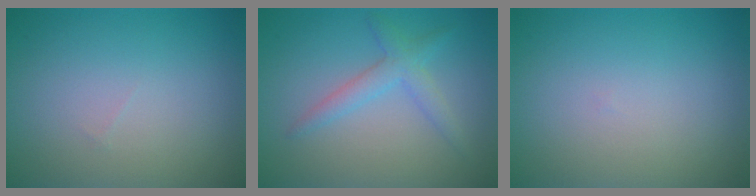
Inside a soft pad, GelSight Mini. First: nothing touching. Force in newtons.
{"total": 2.4, "press": 2.4, "slide": 0.2}
{"total": 0.0}